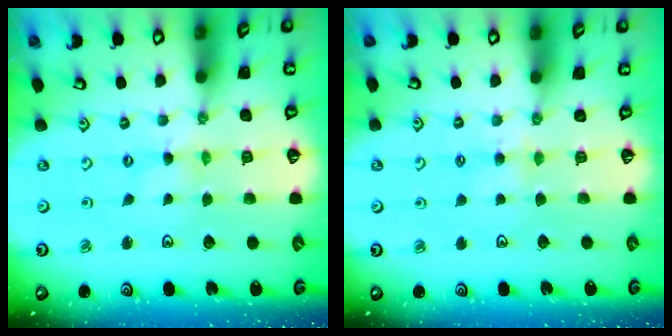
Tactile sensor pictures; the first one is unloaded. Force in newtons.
{"total": 4.3, "press": 4.2, "slide": 0.6}